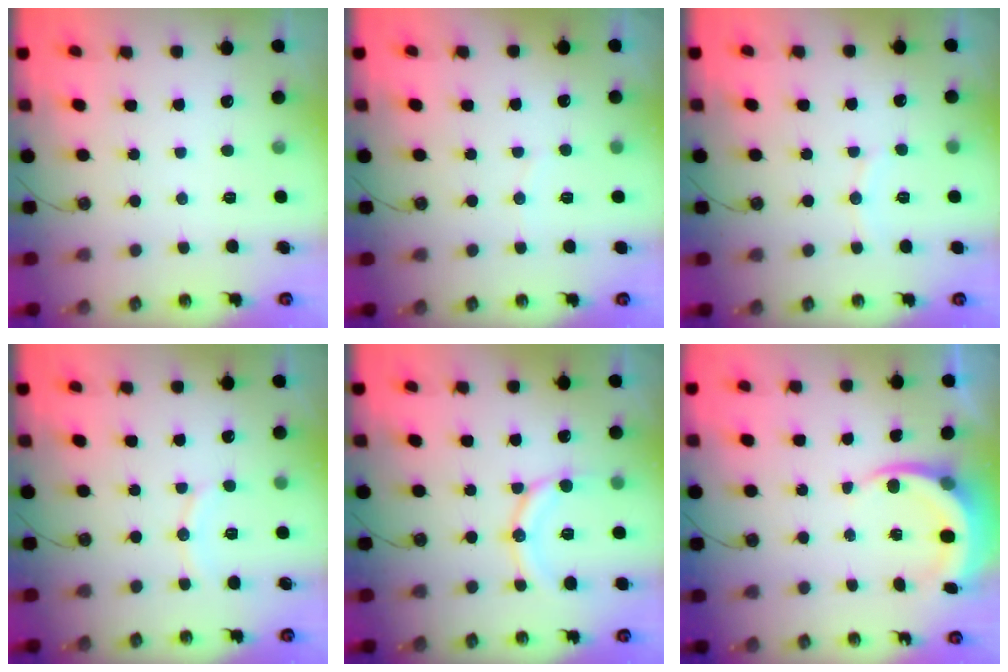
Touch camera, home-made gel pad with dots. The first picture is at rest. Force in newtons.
{"total": 2.3, "press": 2.0, "slide": 1.0}
{"total": 4.7, "press": 4.7, "slide": 0.5}
{"total": 7.8, "press": 7.8, "slide": 0.7}
{"total": 13.1, "press": 12.8, "slide": 2.8}
{"total": 8.7, "press": 8.6, "slide": 0.7}